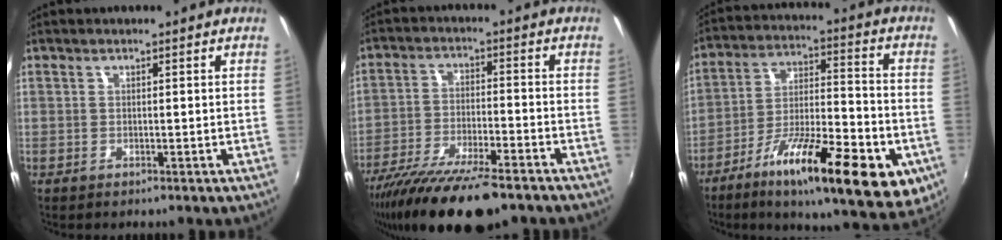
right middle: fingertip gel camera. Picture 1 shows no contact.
{"total": 18.1, "force": [-14.1, 4.0, 10.7], "torque": [-0.209, -0.045, -0.237]}
{"total": 23.9, "force": [-11.6, 6.7, 19.8], "torque": [-0.312, -0.040, -0.179]}